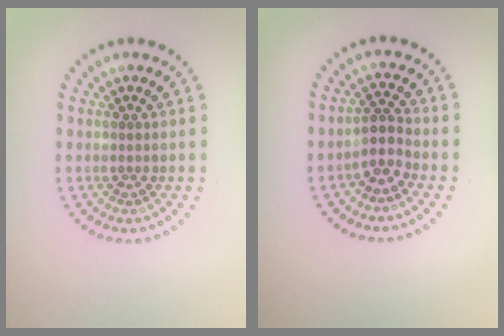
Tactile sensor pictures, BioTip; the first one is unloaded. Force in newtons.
{"total": 2.5, "press": 1.9, "slide": 1.6}